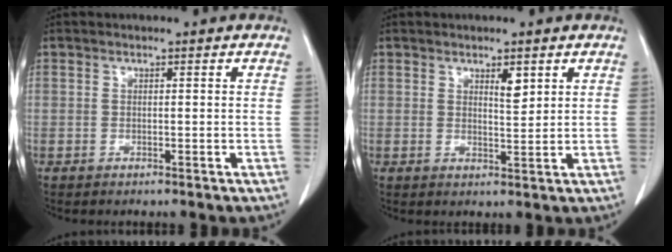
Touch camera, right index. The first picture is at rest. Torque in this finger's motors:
{"motor_torque": [0.10, 0.06, 0.00, 0.02]}